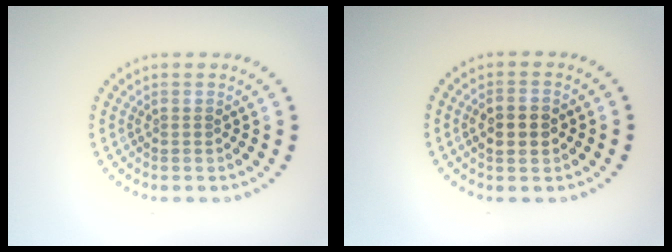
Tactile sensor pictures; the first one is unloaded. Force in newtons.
{"total": 2.6, "press": 2.6, "slide": 0.2}